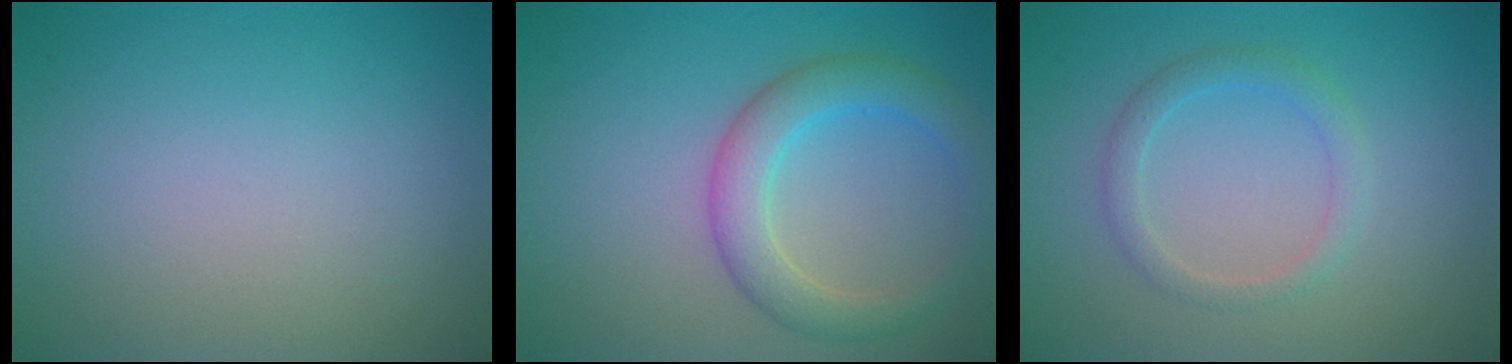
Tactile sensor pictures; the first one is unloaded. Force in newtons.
{"total": 4.2, "press": 4.2, "slide": 0.1}
{"total": 2.0, "press": 1.9, "slide": 0.1}